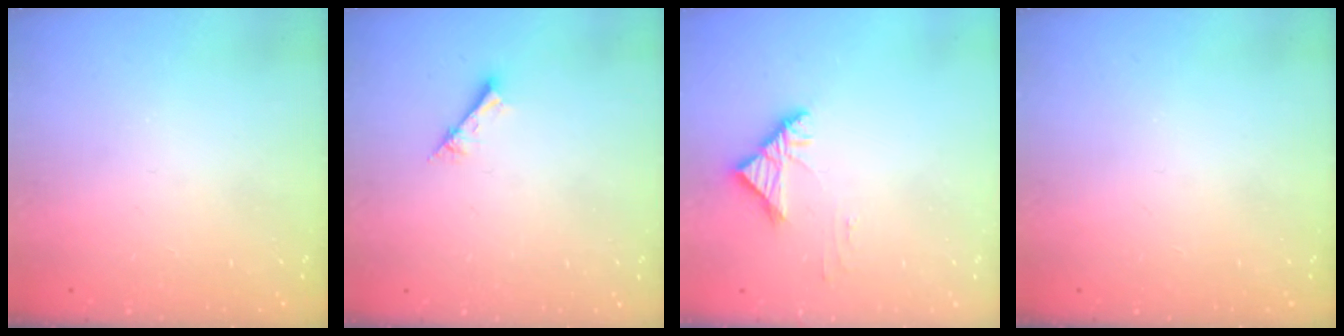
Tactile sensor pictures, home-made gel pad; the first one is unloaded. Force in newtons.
{"total": 2.1, "press": 2.1, "slide": 0.2}
{"total": 4.2, "press": 4.0, "slide": 1.1}
{"total": 0.0}